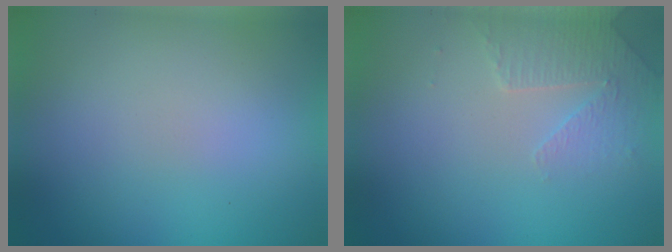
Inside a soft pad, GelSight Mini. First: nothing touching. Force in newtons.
{"total": 2.3, "press": 2.2, "slide": 0.6}